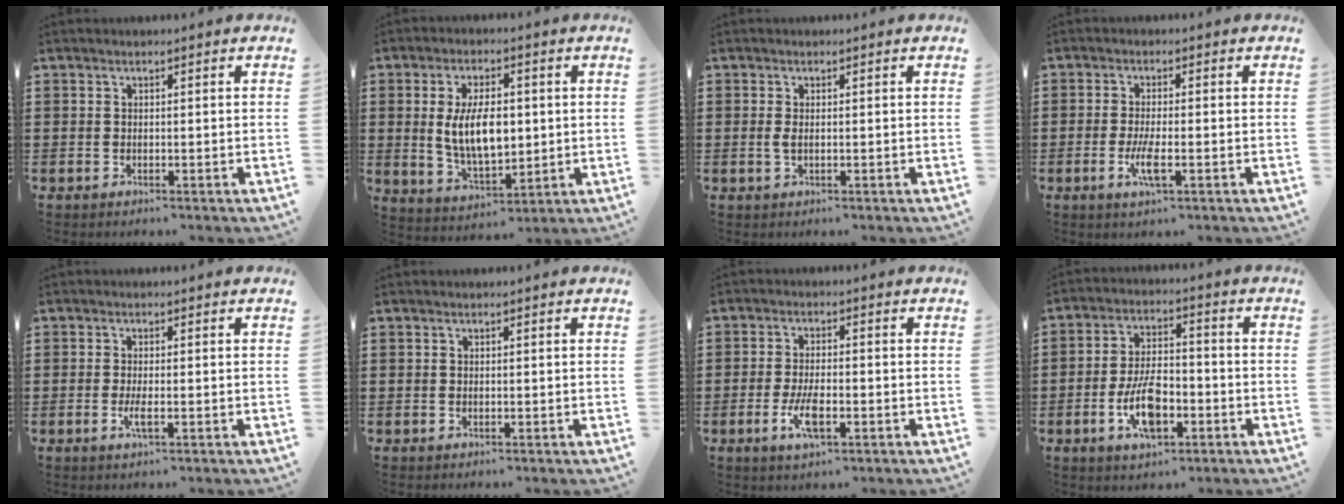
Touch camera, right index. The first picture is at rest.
{"total": 9.2, "force": [0.8, 4.6, 7.9], "torque": [-0.148, 0.001, 0.010]}
{"total": 1.2, "force": [0.0, 0.3, 1.2], "torque": [-0.023, 0.001, -0.001]}
{"total": 4.1, "force": [-1.4, 0.7, 3.8], "torque": [-0.083, -0.010, -0.030]}
{"total": 2.3, "force": [-0.7, 0.3, 2.1], "torque": [-0.052, -0.008, -0.016]}
{"total": 0.0}
{"total": 5.2, "force": [-1.9, 1.7, 4.6], "torque": [-0.103, -0.007, -0.039]}
{"total": 8.5, "force": [-3.1, 4.0, 6.9], "torque": [-0.145, 0.002, -0.058]}